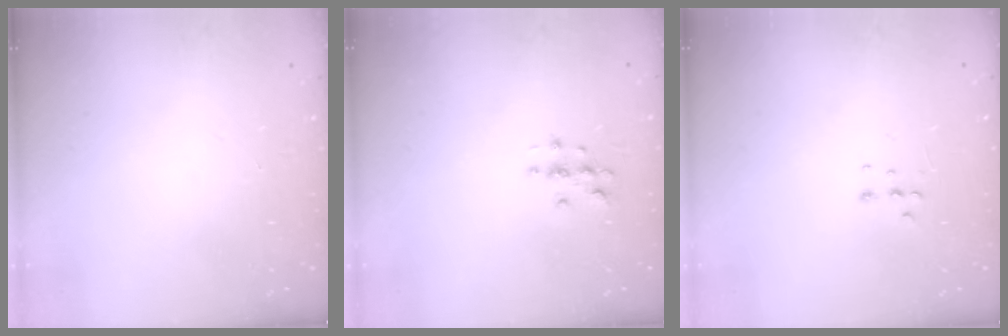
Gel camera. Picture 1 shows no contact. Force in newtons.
{"total": 2.8, "press": 2.8, "slide": 0.3}
{"total": 5.7, "press": 5.6, "slide": 1.0}